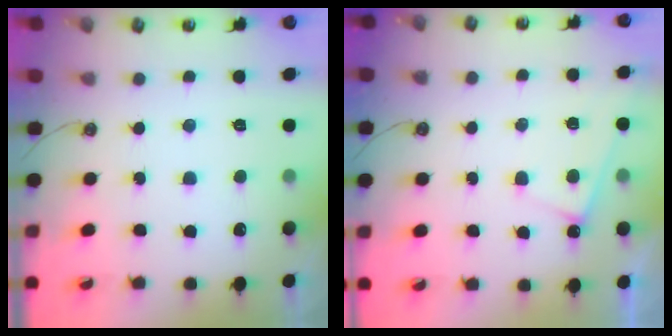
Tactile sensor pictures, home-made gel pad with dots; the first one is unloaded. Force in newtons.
{"total": 1.3, "press": 1.3, "slide": 0.3}